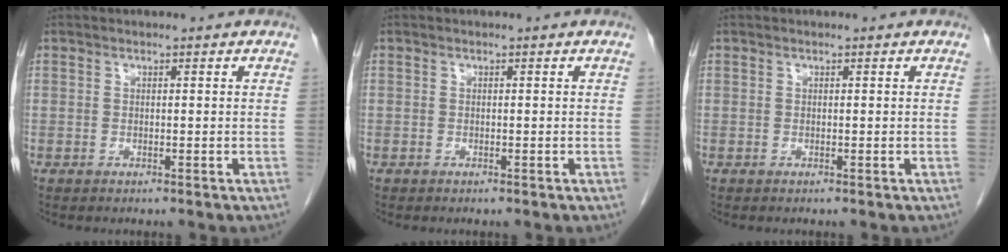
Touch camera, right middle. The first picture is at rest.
{"total": 0.0}
{"total": 0.0}